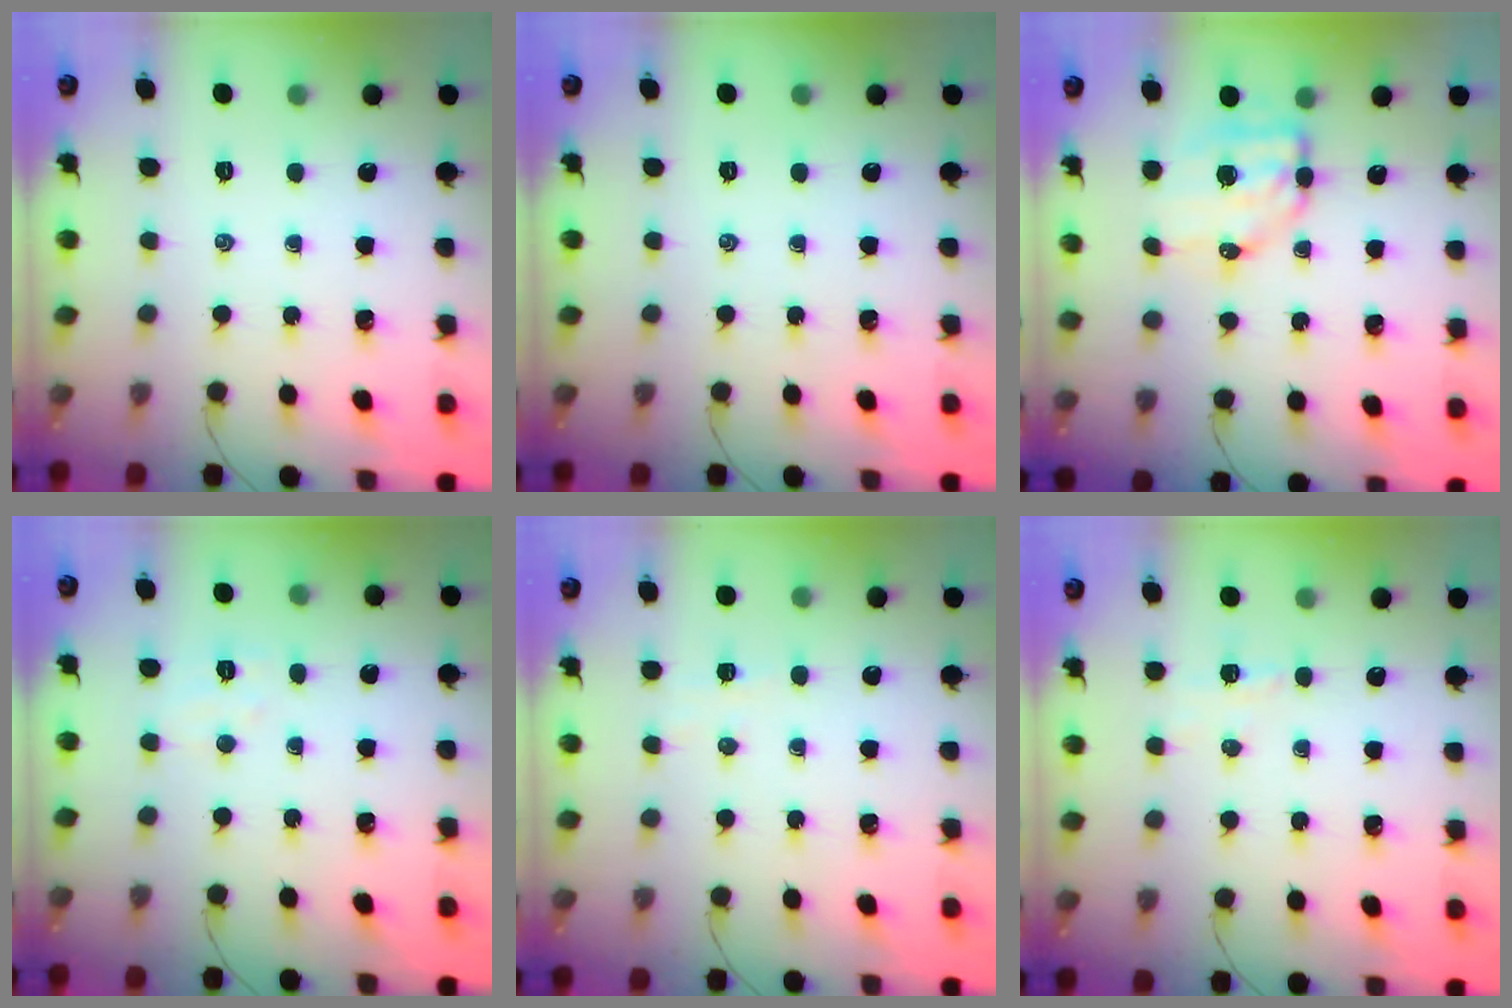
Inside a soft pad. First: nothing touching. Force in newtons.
{"total": 0.0}
{"total": 6.8, "press": 6.6, "slide": 1.4}
{"total": 4.1, "press": 4.0, "slide": 0.8}
{"total": 3.5, "press": 3.3, "slide": 1.3}
{"total": 3.0, "press": 2.8, "slide": 0.9}